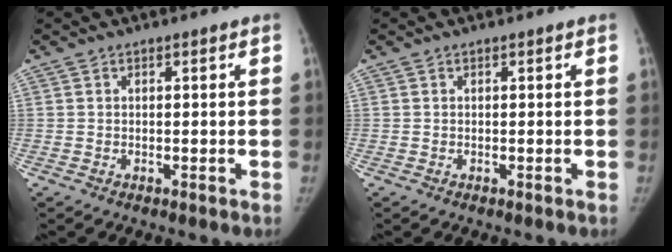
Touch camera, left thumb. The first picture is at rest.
{"total": 0.0}